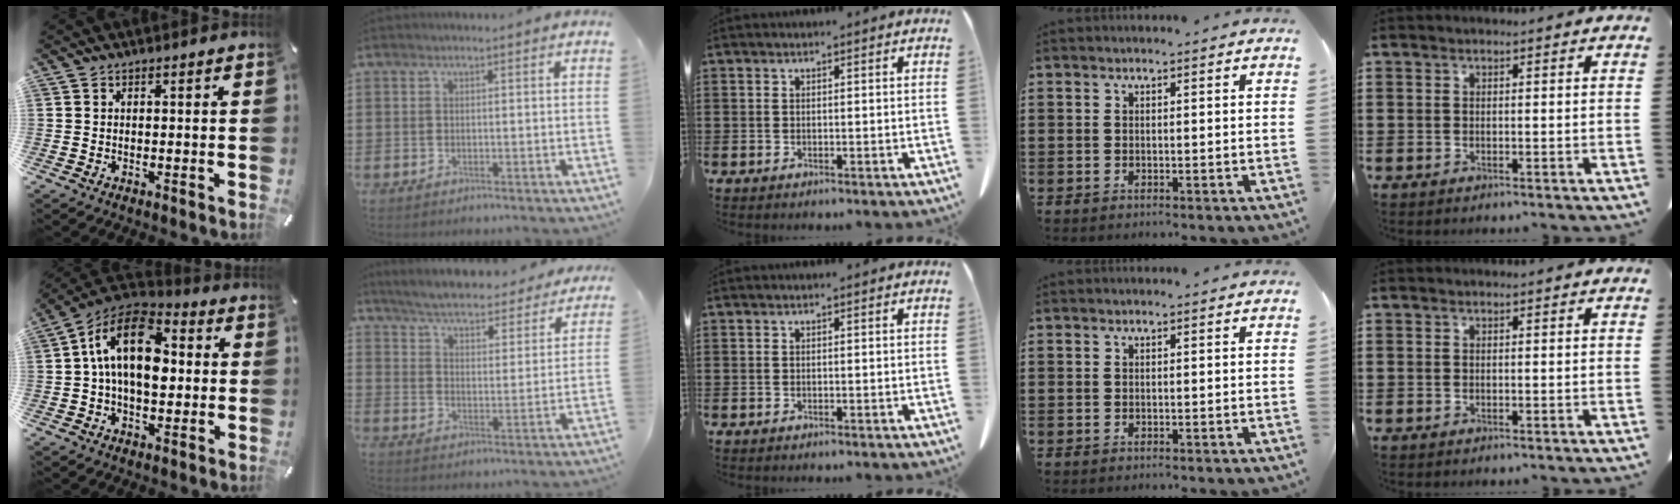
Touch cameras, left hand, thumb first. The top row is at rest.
{"thumb": {"total": 16.5, "force": [1.8, 10.3, 12.8], "torque": [-0.234, -0.002, 0.028]}, "index": {"total": 5.2, "force": [5.1, -0.2, 0.9], "torque": [-0.045, -0.041, 0.085]}}